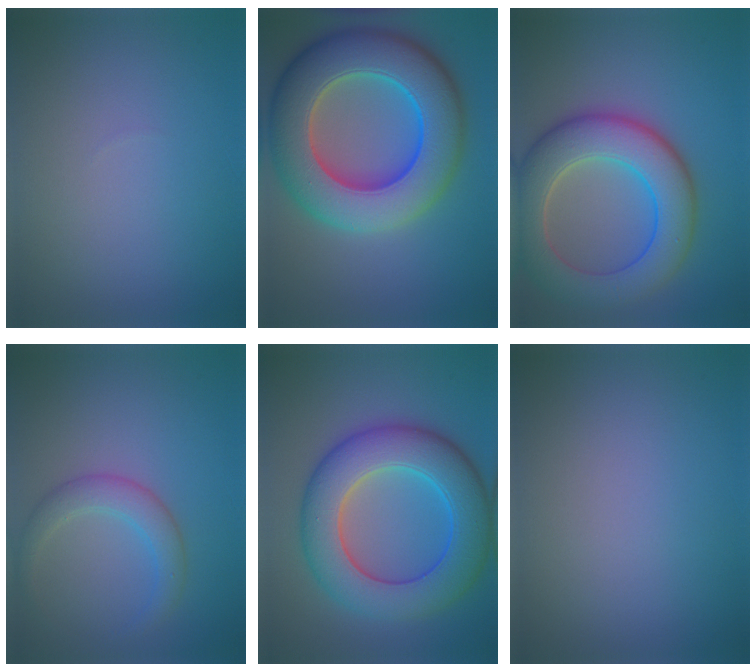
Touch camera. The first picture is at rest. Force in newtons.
{"total": 13.3, "press": 13.1, "slide": 2.1}
{"total": 9.2, "press": 9.2, "slide": 0.6}
{"total": 2.8, "press": 2.8, "slide": 0.2}
{"total": 10.2, "press": 10.2, "slide": 0.2}
{"total": 0.0}